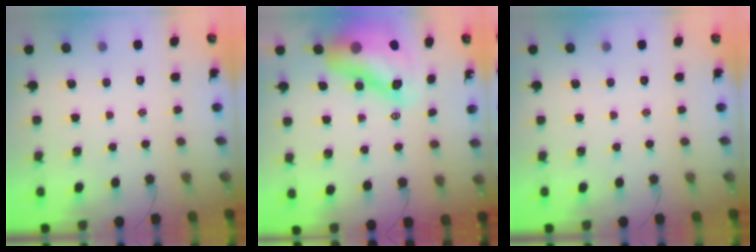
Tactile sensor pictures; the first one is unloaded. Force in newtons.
{"total": 14.9, "press": 14.3, "slide": 4.2}
{"total": 0.0}